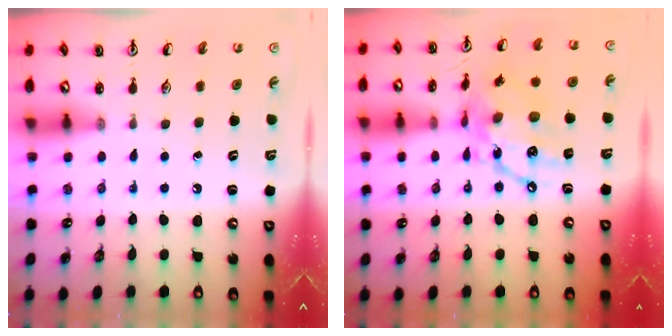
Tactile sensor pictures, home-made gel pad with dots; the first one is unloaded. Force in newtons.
{"total": 15.3, "press": 15.2, "slide": 1.3}